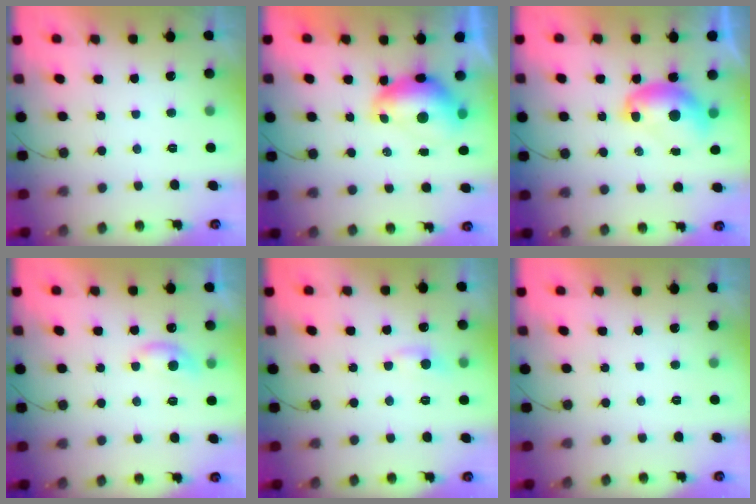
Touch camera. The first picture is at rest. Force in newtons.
{"total": 8.1, "press": 8.0, "slide": 1.0}
{"total": 8.0, "press": 7.9, "slide": 1.1}
{"total": 6.3, "press": 6.2, "slide": 0.9}
{"total": 4.6, "press": 4.6, "slide": 0.6}
{"total": 0.0}